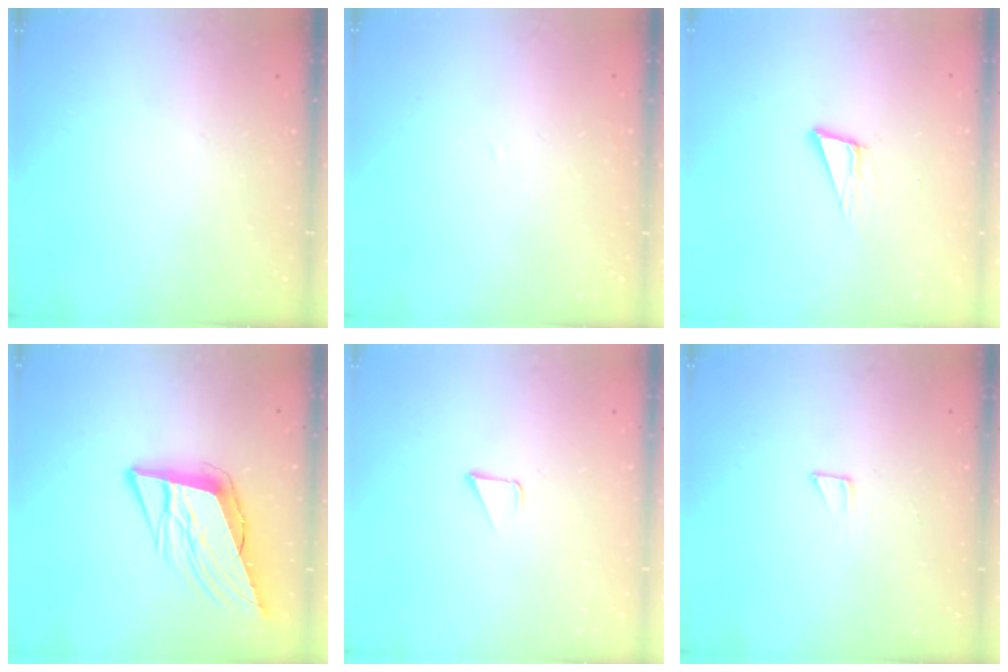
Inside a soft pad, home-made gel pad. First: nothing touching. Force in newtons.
{"total": 0.9, "press": 0.9, "slide": 0.1}
{"total": 7.7, "press": 7.0, "slide": 3.2}
{"total": 13.0, "press": 12.4, "slide": 4.0}
{"total": 1.7, "press": 1.7, "slide": 0.1}
{"total": 3.6, "press": 3.6, "slide": 0.3}